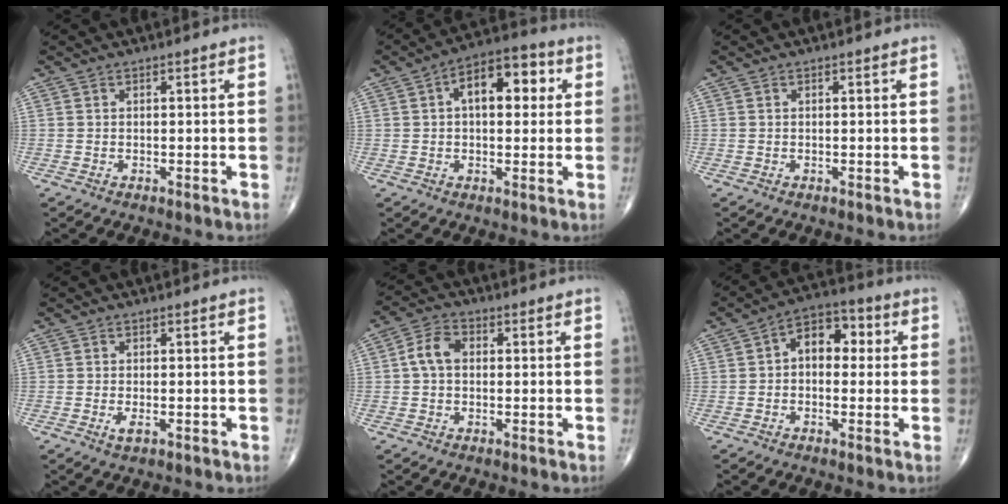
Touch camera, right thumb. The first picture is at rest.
{"total": 11.2, "force": [2.6, 6.1, 9.0], "torque": [-0.108, 0.022, 0.030]}
{"total": 0.0}
{"total": 1.8, "force": [-0.6, 0.7, 1.5], "torque": [-0.028, -0.003, -0.012]}
{"total": 5.3, "force": [0.4, 3.7, 3.8], "torque": [-0.072, 0.018, -0.001]}
{"total": 8.4, "force": [1.0, 5.6, 6.2], "torque": [-0.061, 0.028, 0.004]}